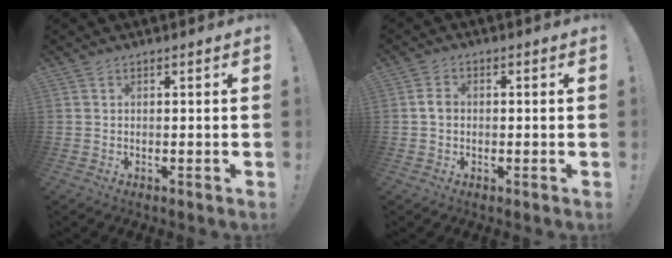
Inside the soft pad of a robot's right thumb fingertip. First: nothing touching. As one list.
[{"total": 2.5, "force": [-0.5, 2.0, 1.5], "torque": [-0.026, 0.011, -0.008]}]